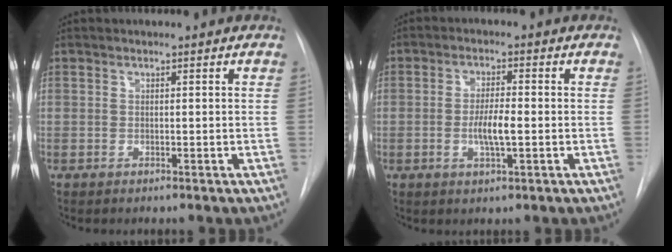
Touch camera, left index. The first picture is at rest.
{"total": 4.4, "force": [-0.8, 0.8, 4.2], "torque": [-0.083, -0.004, -0.013]}